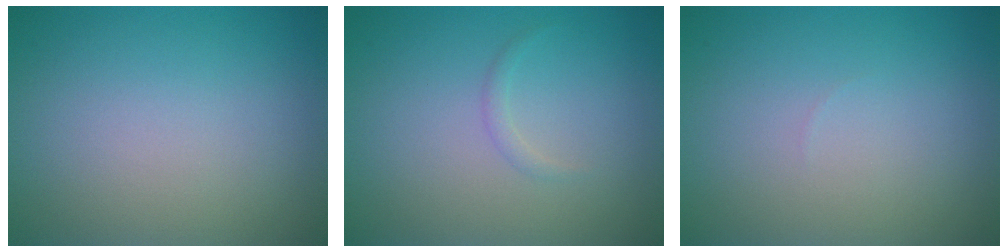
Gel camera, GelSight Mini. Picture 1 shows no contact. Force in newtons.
{"total": 0.7, "press": 0.7, "slide": 0.0}
{"total": 0.0}